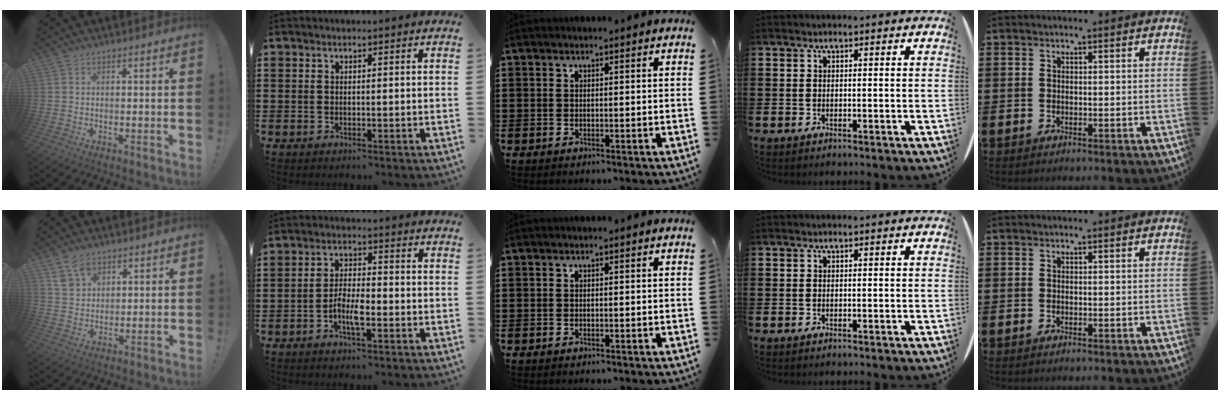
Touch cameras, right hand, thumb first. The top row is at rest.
{"thumb": {"total": 6.2, "force": [4.1, 4.3, 1.9], "torque": [-0.027, -0.016, 0.079]}, "index": {"total": 4.8, "force": [-2.0, 1.5, 4.1], "torque": [-0.090, 0.001, -0.043]}}